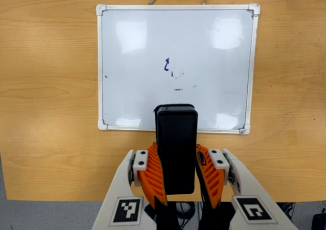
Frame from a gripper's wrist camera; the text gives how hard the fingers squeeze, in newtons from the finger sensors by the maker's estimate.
{"total": 11.0, "left": 9.7, "right": 12.2}